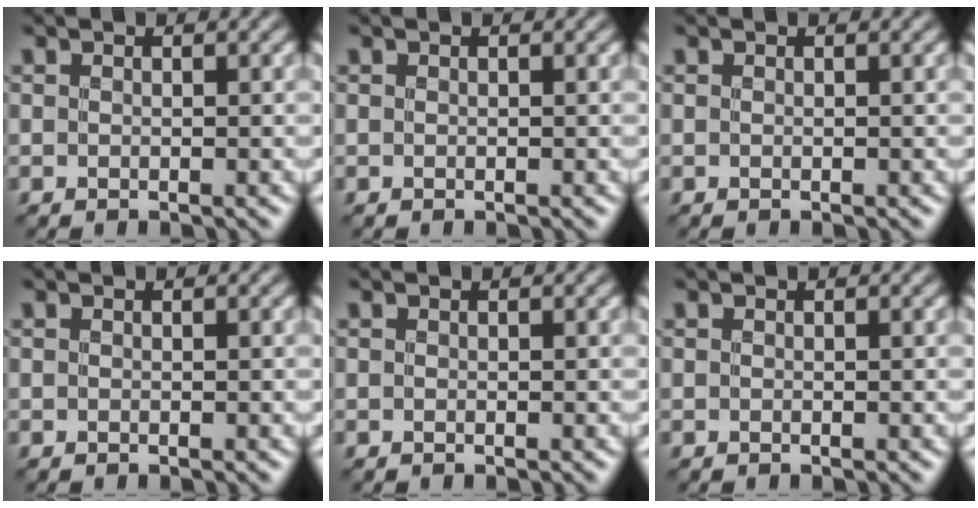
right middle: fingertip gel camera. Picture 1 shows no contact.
{"total": 0.0}
{"total": 0.0}
{"total": 0.0}
{"total": 0.0}
{"total": 0.0}